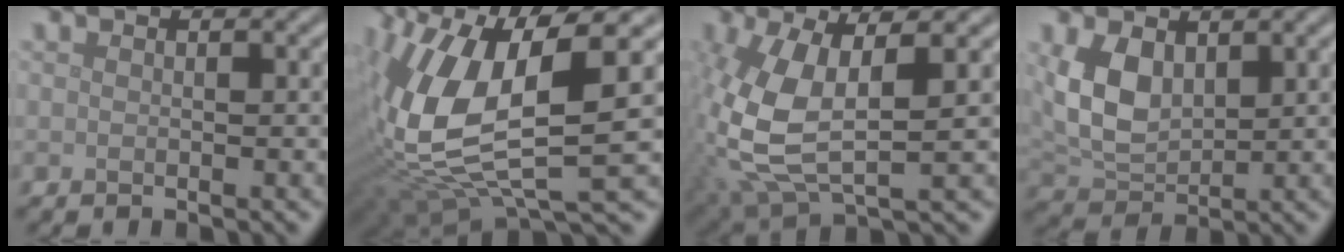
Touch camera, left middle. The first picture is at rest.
{"total": 13.1, "force": [1.7, 5.9, 11.6], "torque": [-0.255, -0.013, 0.033]}
{"total": 9.2, "force": [-0.2, 4.4, 8.1], "torque": [-0.206, -0.008, -0.003]}
{"total": 5.2, "force": [1.6, 3.3, 3.8], "torque": [-0.089, -0.003, 0.038]}